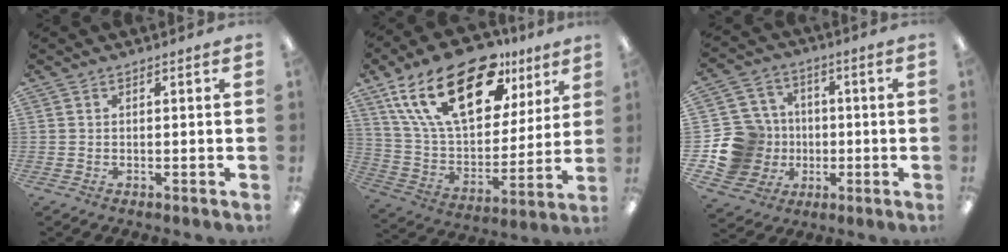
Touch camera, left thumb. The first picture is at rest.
{"total": 26.2, "force": [14.7, 13.0, 17.4], "torque": [-0.317, -0.066, 0.259]}
{"total": 14.8, "force": [-2.8, 13.8, 4.4], "torque": [-0.108, 0.026, -0.035]}